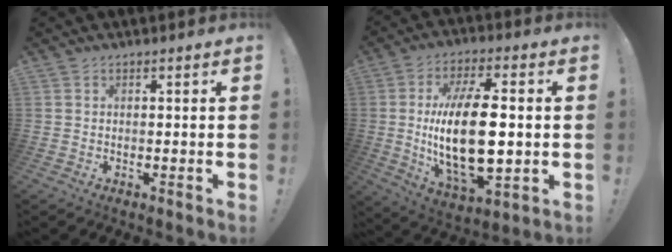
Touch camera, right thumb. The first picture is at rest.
{"total": 22.5, "force": [0.1, 9.9, 20.2], "torque": [-0.385, -0.012, -0.002]}